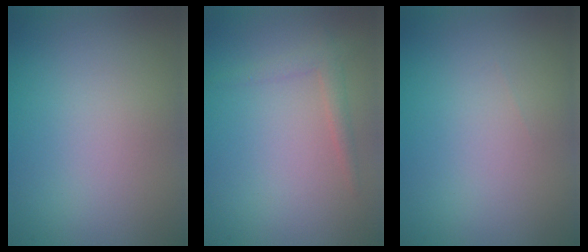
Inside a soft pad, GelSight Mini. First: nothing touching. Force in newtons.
{"total": 1.5, "press": 1.4, "slide": 0.1}
{"total": 0.0}